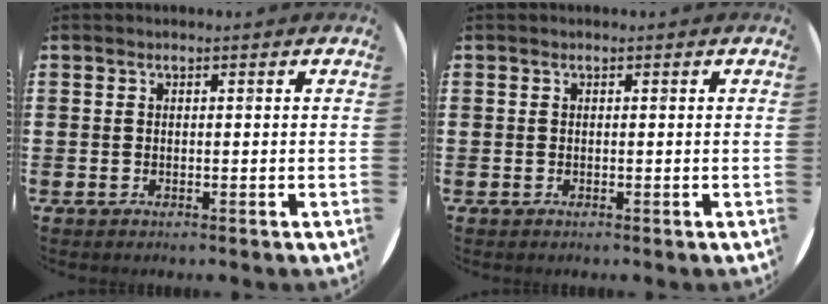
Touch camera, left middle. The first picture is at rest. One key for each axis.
{"total": 0.0}